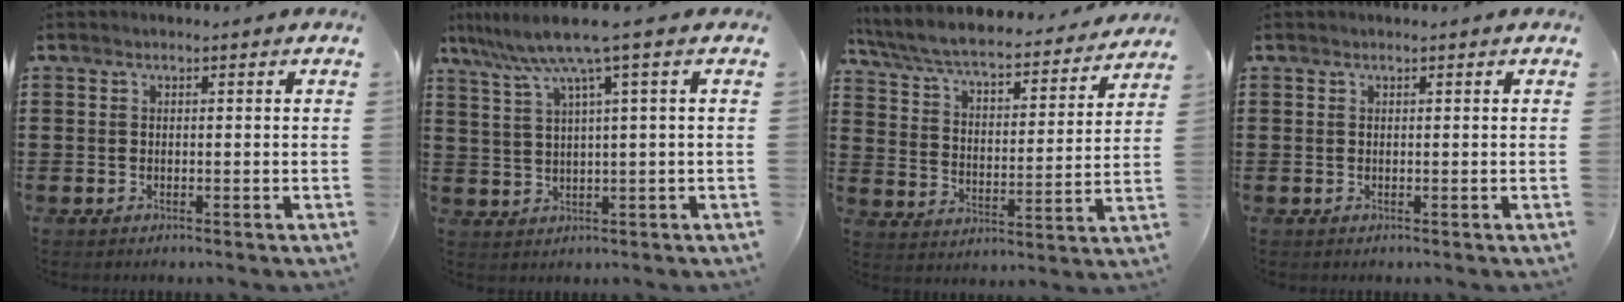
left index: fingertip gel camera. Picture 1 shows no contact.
{"total": 6.8, "force": [3.5, -0.2, 5.9], "torque": [-0.132, -0.014, 0.054]}
{"total": 6.2, "force": [5.7, 0.5, 2.3], "torque": [-0.071, -0.043, 0.094]}
{"total": 0.0}